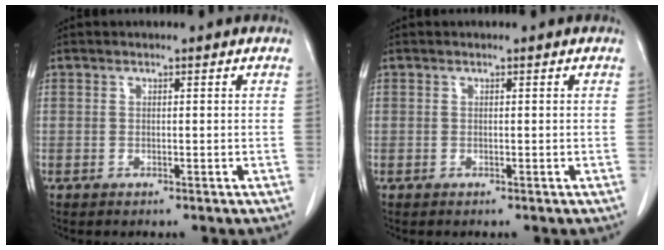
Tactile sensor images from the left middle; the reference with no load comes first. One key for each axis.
{"total": 0.0}